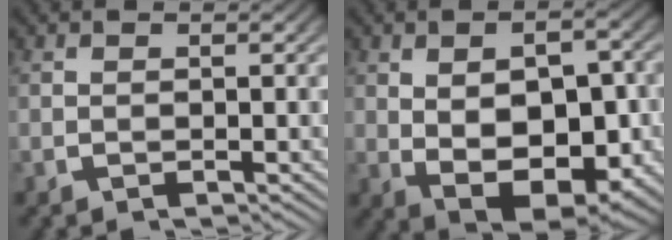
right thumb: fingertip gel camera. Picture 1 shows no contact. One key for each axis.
{"total": 10.7, "fx": -1.7, "fy": 7.0, "fz": 8.0, "tx": -0.159, "ty": -0.057, "tz": 0.001}